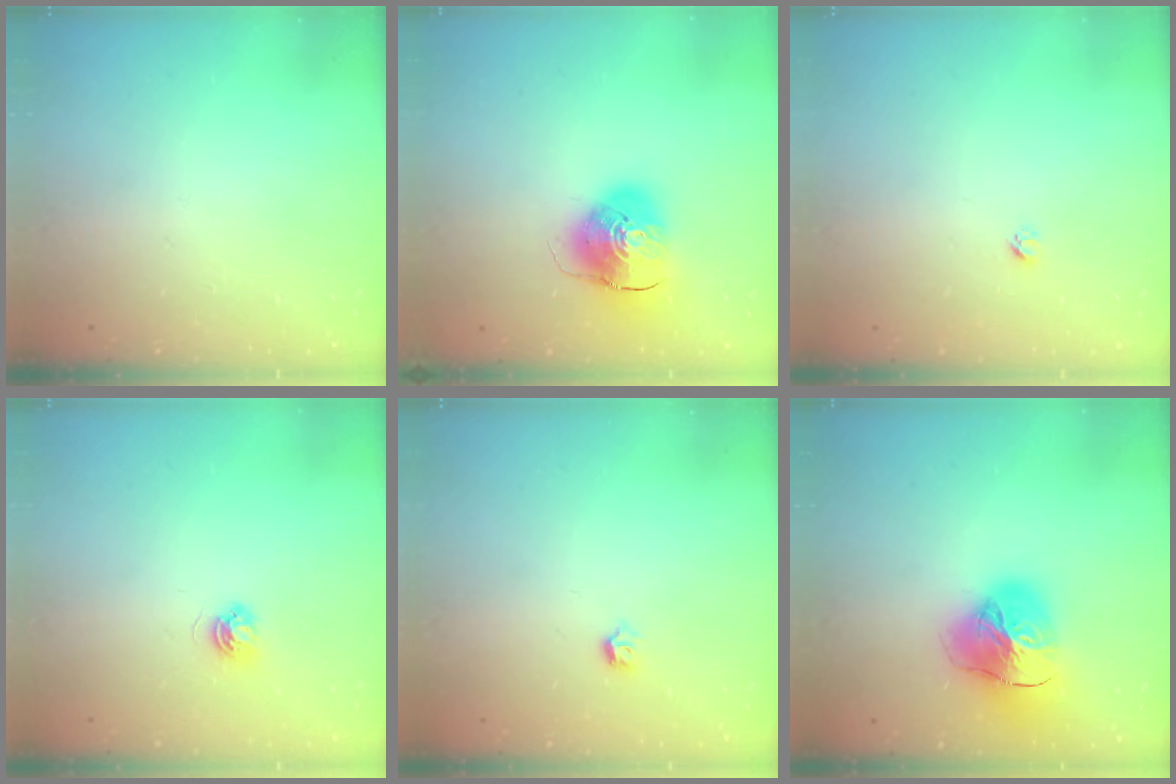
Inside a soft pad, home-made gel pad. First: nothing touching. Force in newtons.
{"total": 10.4, "press": 10.2, "slide": 1.7}
{"total": 1.9, "press": 1.9, "slide": 0.1}
{"total": 3.7, "press": 3.7, "slide": 0.5}
{"total": 3.4, "press": 3.3, "slide": 0.7}
{"total": 23.3, "press": 23.2, "slide": 2.4}